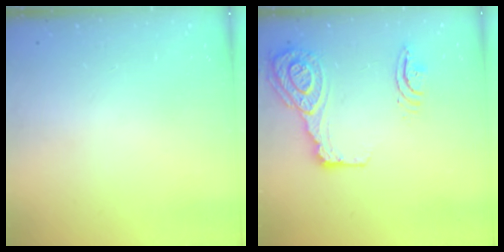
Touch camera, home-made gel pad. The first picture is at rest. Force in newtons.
{"total": 17.9, "press": 17.6, "slide": 3.7}